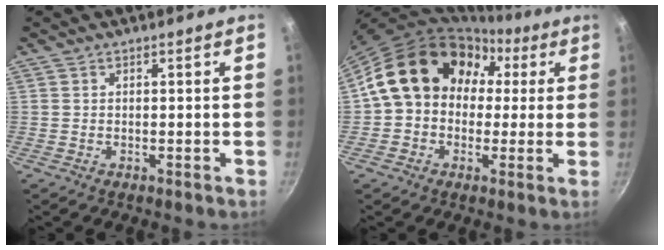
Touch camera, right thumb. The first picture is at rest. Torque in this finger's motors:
{"motor_torque": [0.90, 4.11, 1.38, -0.32, 0.66]}